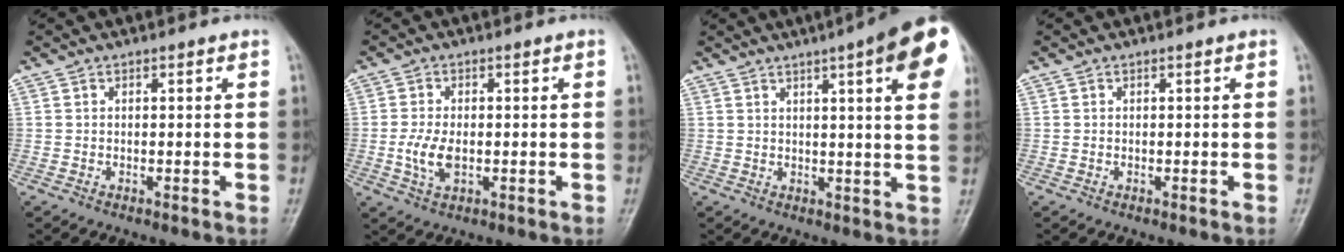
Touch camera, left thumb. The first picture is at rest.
{"total": 5.0, "force": [-0.7, 2.8, 4.1], "torque": [-0.090, -0.002, -0.014]}
{"total": 16.0, "force": [7.2, 2.7, 14.0], "torque": [-0.167, -0.011, 0.081]}
{"total": 0.0}